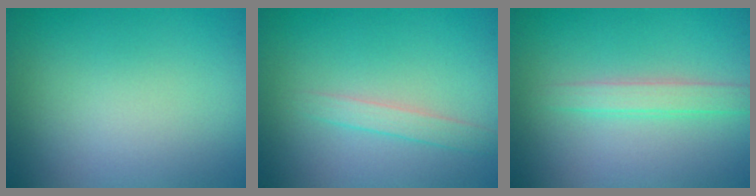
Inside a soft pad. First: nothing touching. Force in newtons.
{"total": 1.5, "press": 1.5, "slide": 0.0}
{"total": 2.1, "press": 2.1, "slide": 0.1}